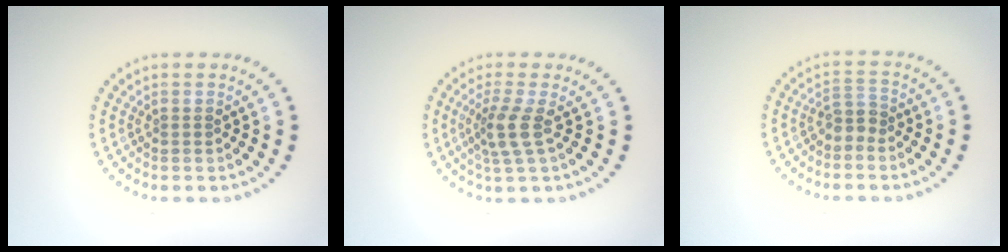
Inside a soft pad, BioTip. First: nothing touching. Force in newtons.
{"total": 2.6, "press": 2.0, "slide": 1.8}
{"total": 1.8, "press": 1.4, "slide": 1.2}